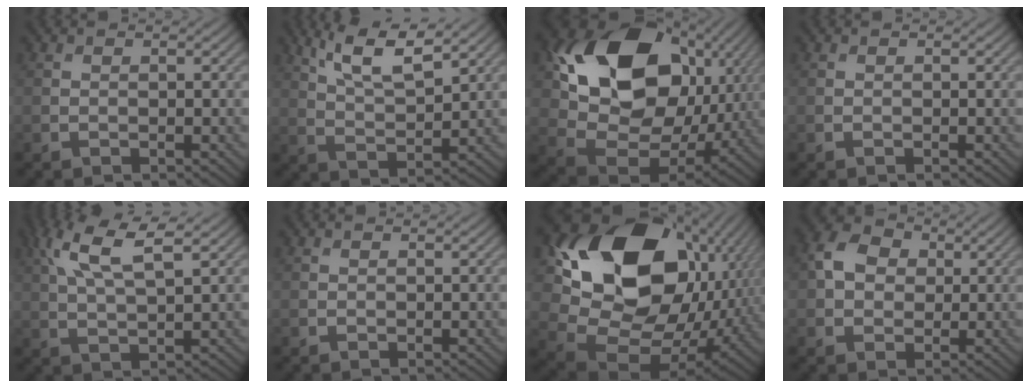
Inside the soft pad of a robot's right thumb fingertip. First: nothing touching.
{"total": 8.8, "force": [5.6, 2.2, 6.5], "torque": [-0.130, 0.006, 0.105]}
{"total": 19.4, "force": [7.5, 13.6, 11.6], "torque": [-0.234, -0.004, 0.159]}
{"total": 0.0}
{"total": 8.3, "force": [4.0, 2.5, 6.9], "torque": [-0.154, 0.015, 0.079]}
{"total": 0.0}
{"total": 20.9, "force": [6.3, 15.1, 13.0], "torque": [-0.255, -0.024, 0.145]}
{"total": 5.2, "force": [0.9, 4.2, 2.9], "torque": [-0.067, 0.012, 0.007]}